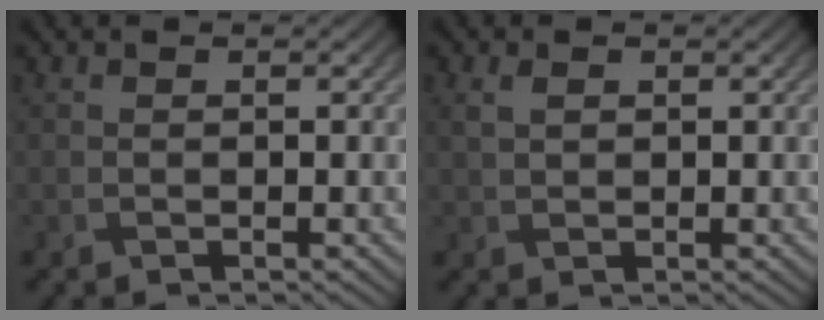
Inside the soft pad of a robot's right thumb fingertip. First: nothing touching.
{"total": 1.8, "force": [0.6, 1.1, 1.3], "torque": [-0.034, 0.002, 0.014]}